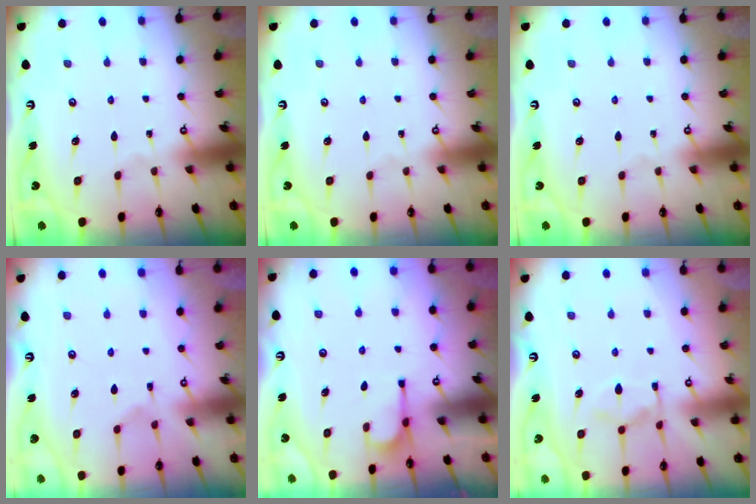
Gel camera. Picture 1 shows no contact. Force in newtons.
{"total": 0.0}
{"total": 0.0}
{"total": 2.5, "press": 2.2, "slide": 1.2}
{"total": 2.2, "press": 2.0, "slide": 0.9}
{"total": 9.2, "press": 9.2, "slide": 1.2}